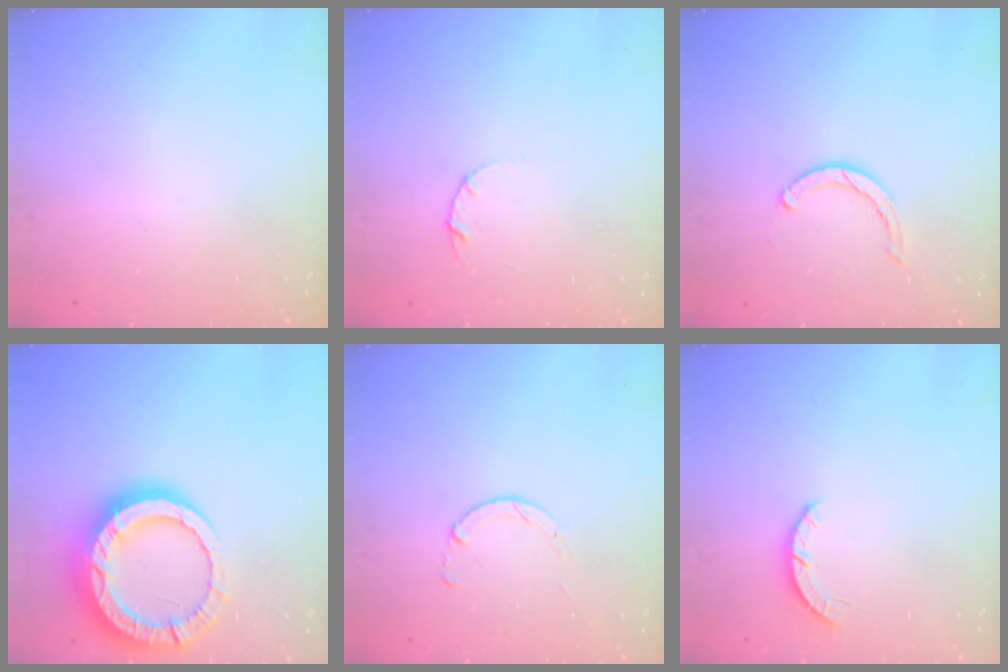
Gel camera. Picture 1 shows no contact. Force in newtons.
{"total": 3.0, "press": 3.0, "slide": 0.4}
{"total": 3.5, "press": 3.5, "slide": 0.2}
{"total": 17.4, "press": 17.3, "slide": 1.8}
{"total": 1.8, "press": 1.8, "slide": 0.2}
{"total": 2.8, "press": 2.8, "slide": 0.4}